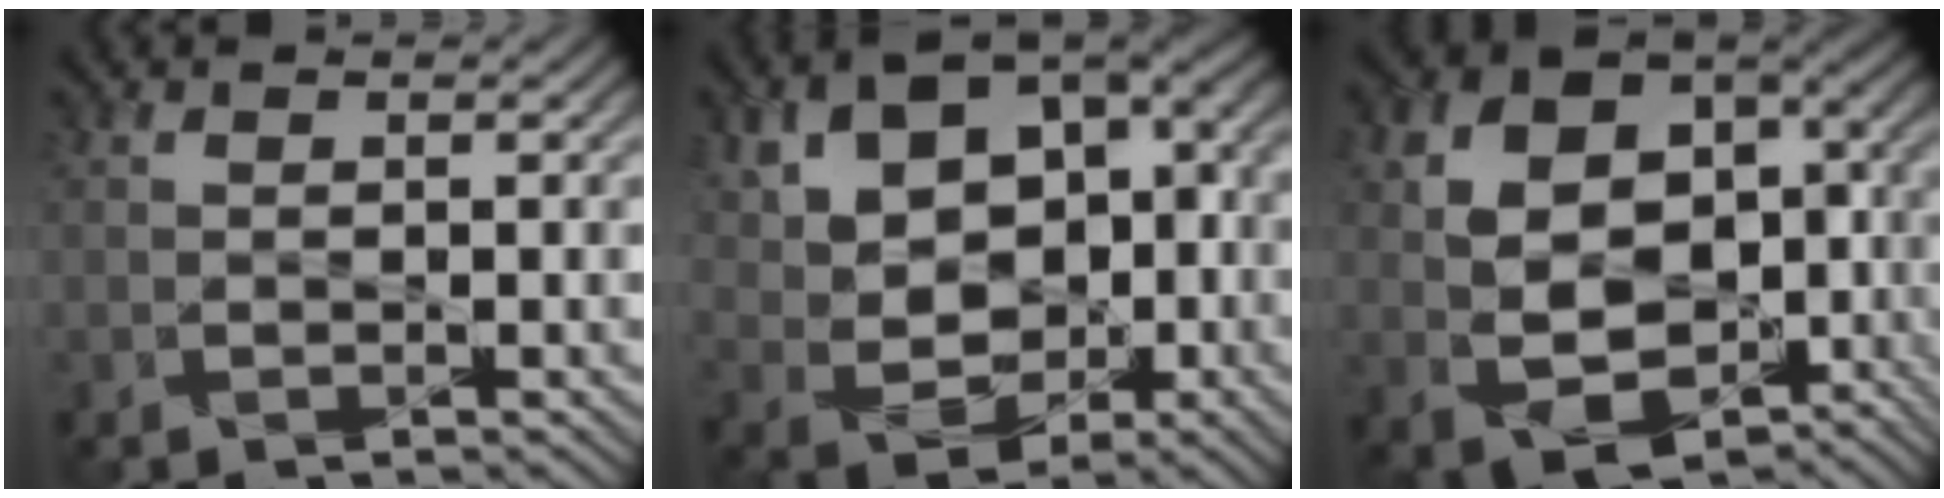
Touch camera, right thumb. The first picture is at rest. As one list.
[{"total": 11.6, "force": [1.3, 8.1, 8.2], "torque": [-0.155, -0.001, 0.024]}, {"total": 12.3, "force": [-0.9, 8.7, 8.6], "torque": [-0.158, -0.011, -0.016]}]